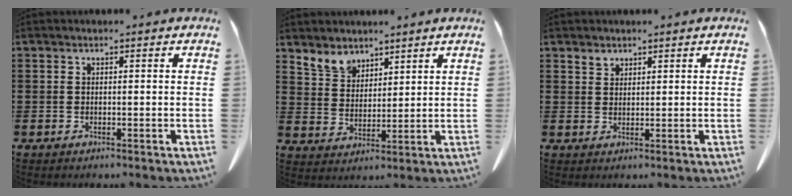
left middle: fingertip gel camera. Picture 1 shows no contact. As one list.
[{"total": 4.5, "force": [3.9, 2.2, 0.8], "torque": [-0.032, -0.004, 0.073]}, {"total": 1.6, "force": [1.4, 0.7, 0.3], "torque": [-0.002, -0.002, 0.025]}]